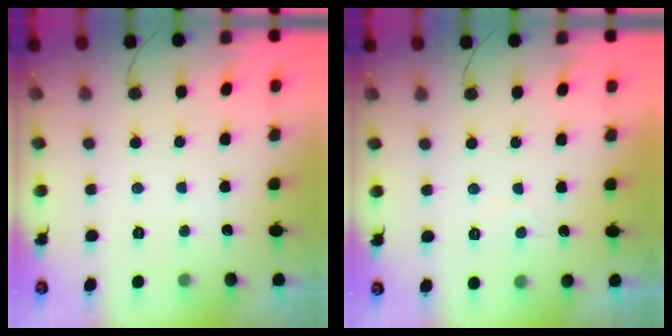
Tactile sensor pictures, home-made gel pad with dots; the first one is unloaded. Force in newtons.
{"total": 0.6, "press": 0.3, "slide": 0.5}